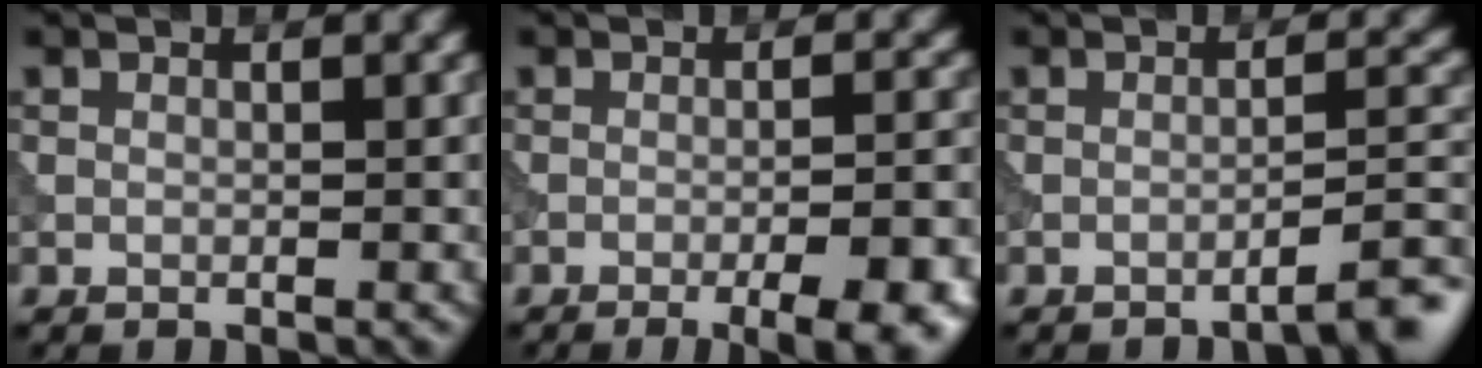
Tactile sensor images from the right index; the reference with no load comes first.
{"total": 8.5, "force": [-4.6, 2.7, 6.6], "torque": [-0.062, 0.002, -0.045]}
{"total": 3.6, "force": [-2.6, 0.5, 2.4], "torque": [-0.021, 0.016, -0.048]}